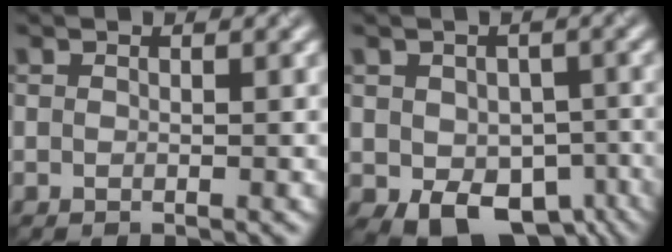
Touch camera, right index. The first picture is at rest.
{"total": 8.3, "force": [-3.4, 5.4, 5.3], "torque": [-0.081, -0.025, -0.041]}